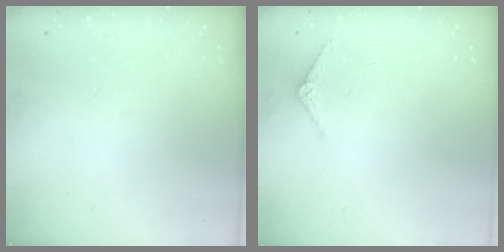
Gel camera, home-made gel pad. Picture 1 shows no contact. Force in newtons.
{"total": 3.7, "press": 3.7, "slide": 0.4}